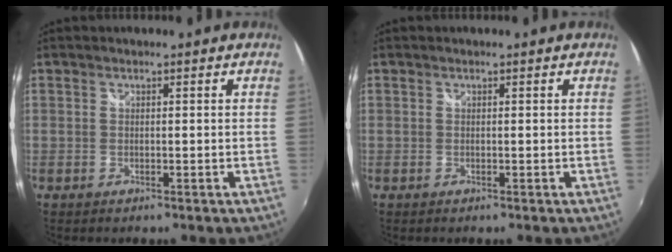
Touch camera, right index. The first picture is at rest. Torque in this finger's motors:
{"motor_torque": [0.02, 0.03, 0.00, 0.00]}